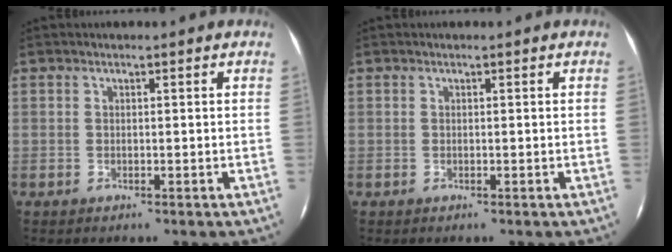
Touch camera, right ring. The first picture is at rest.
{"total": 0.0}